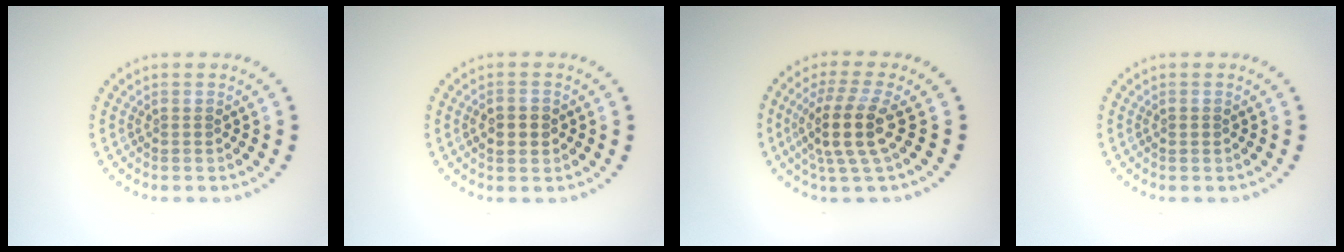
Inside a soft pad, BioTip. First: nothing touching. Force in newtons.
{"total": 2.2, "press": 2.2, "slide": 0.3}
{"total": 4.4, "press": 3.5, "slide": 2.7}
{"total": 0.8, "press": 0.8, "slide": 0.2}